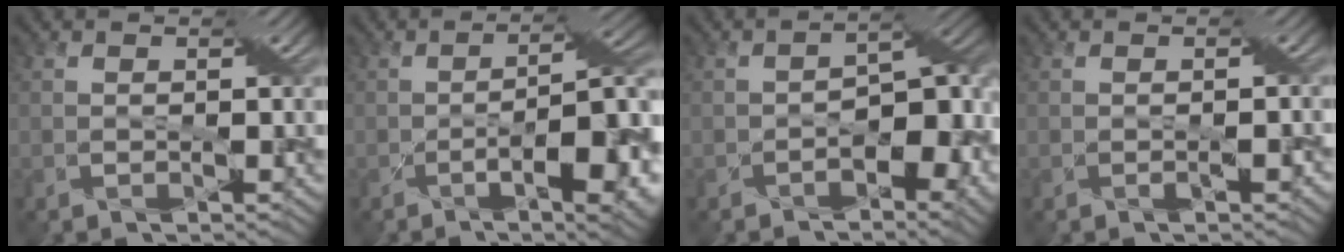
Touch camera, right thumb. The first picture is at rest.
{"total": 13.0, "force": [-4.3, 4.2, 11.5], "torque": [-0.153, -0.010, -0.053]}
{"total": 8.7, "force": [-3.0, 4.6, 6.7], "torque": [-0.073, -0.012, -0.040]}
{"total": 0.7, "force": [-0.3, -0.1, 0.6], "torque": [-0.011, 0.003, -0.006]}